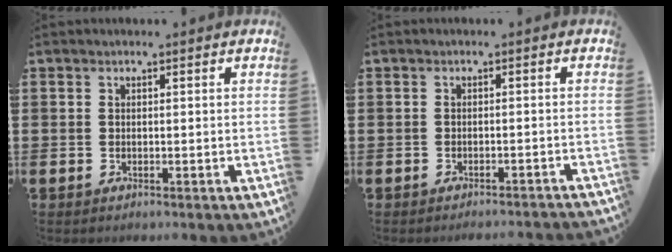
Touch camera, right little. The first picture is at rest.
{"total": 0.9, "force": [-0.9, -0.2, 0.0], "torque": [-0.001, 0.002, -0.019]}